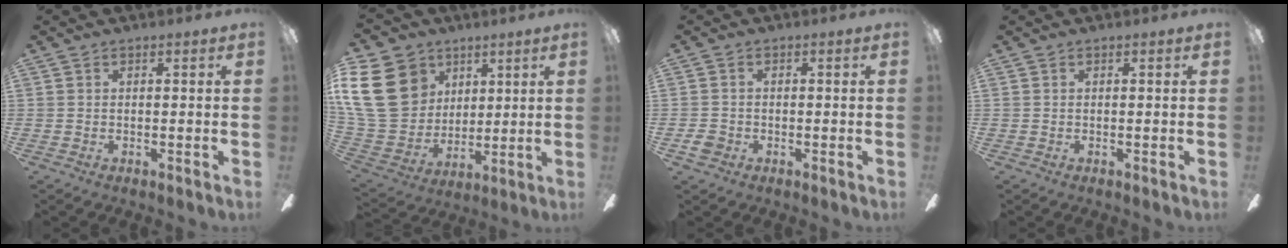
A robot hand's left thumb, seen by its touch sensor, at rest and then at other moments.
{"total": 21.5, "force": [7.5, 17.0, 10.7], "torque": [-0.235, -0.022, 0.144]}
{"total": 2.9, "force": [-1.2, 2.3, 1.2], "torque": [-0.025, 0.007, -0.024]}
{"total": 0.0}